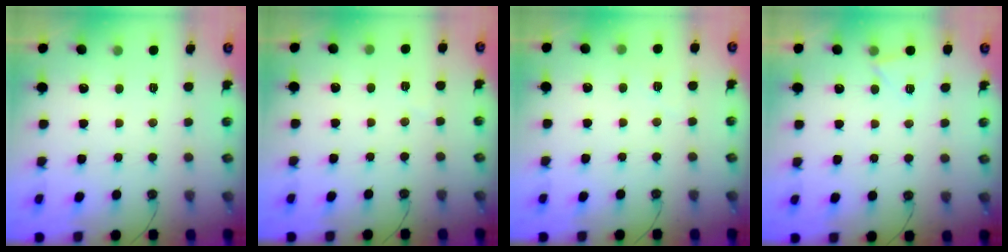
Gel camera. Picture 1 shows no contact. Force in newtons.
{"total": 2.8, "press": 2.7, "slide": 0.8}
{"total": 2.6, "press": 2.3, "slide": 1.2}
{"total": 4.0, "press": 4.0, "slide": 0.4}